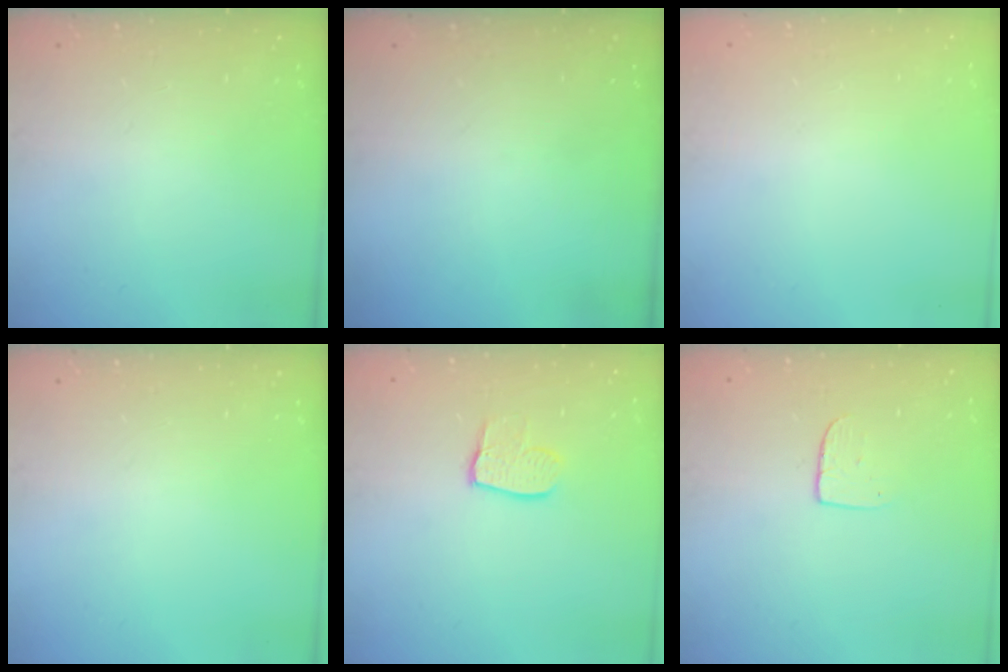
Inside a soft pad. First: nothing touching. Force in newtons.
{"total": 0.0}
{"total": 0.0}
{"total": 0.0}
{"total": 7.7, "press": 7.7, "slide": 0.7}
{"total": 5.0, "press": 5.0, "slide": 0.4}